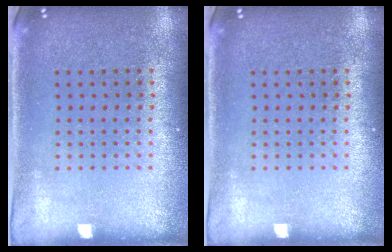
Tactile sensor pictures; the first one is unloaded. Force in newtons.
{"total": 0.0}